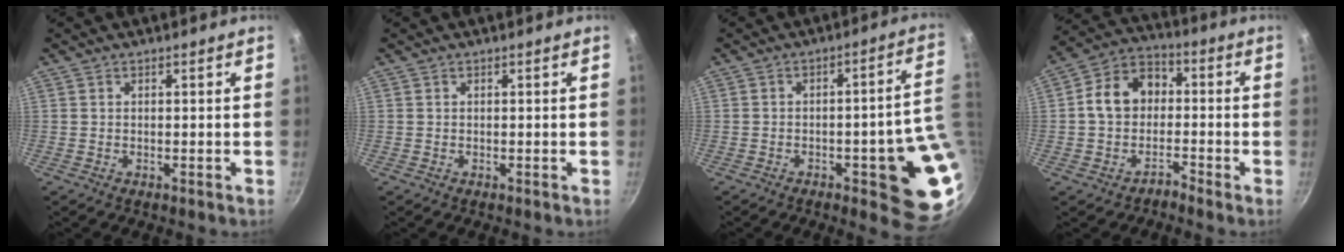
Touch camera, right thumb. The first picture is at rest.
{"total": 0.0}
{"total": 15.0, "force": [-2.7, 4.3, 14.1], "torque": [-0.125, 0.013, -0.032]}
{"total": 9.2, "force": [-2.4, 7.3, 4.9], "torque": [-0.050, 0.052, -0.058]}